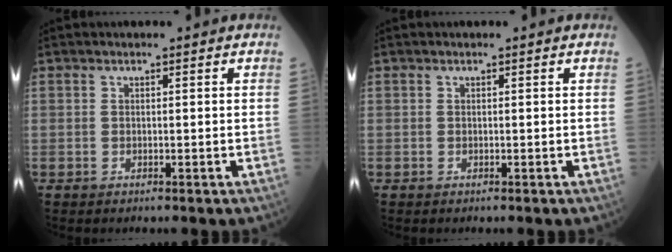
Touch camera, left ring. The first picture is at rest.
{"total": 0.0}